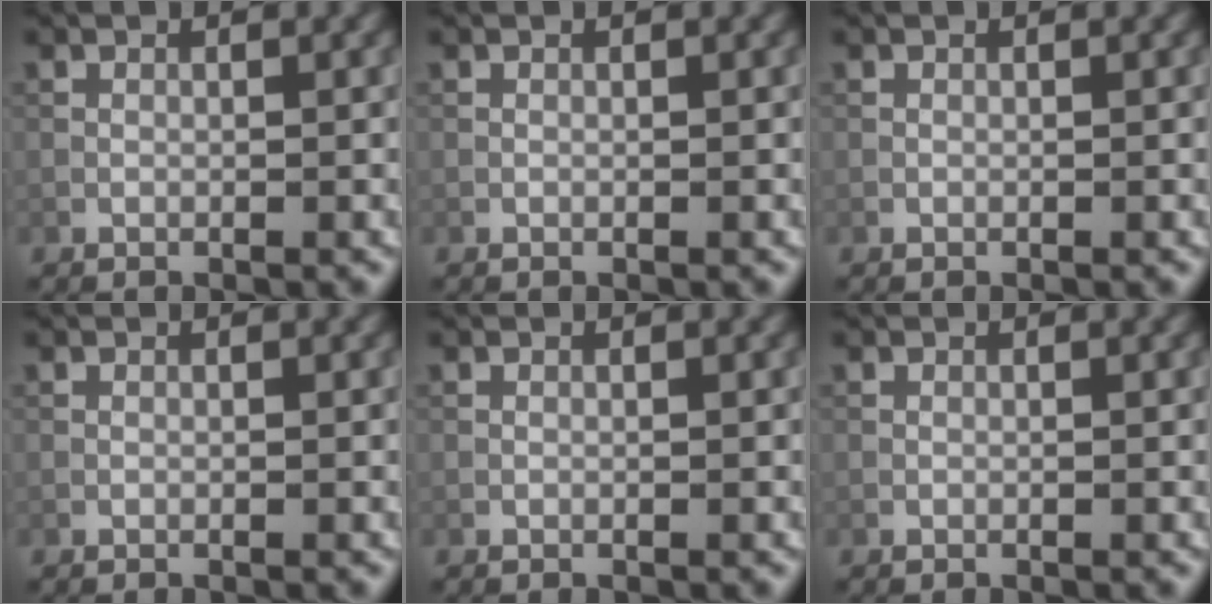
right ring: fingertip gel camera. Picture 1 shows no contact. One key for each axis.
{"total": 0.0}
{"total": 0.0}
{"total": 0.0}
{"total": 0.0}
{"total": 0.0}